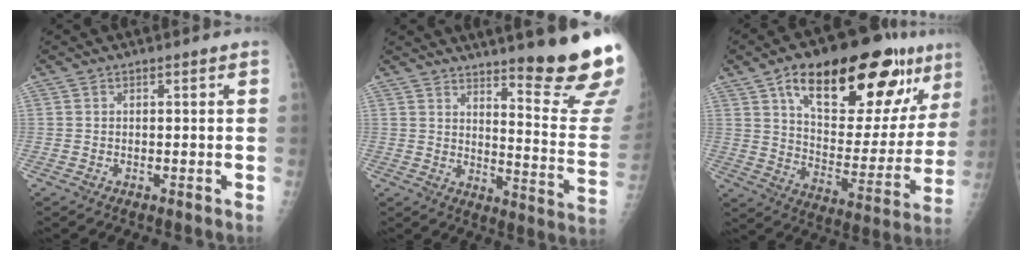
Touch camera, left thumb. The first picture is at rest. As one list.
[{"total": 19.1, "force": [14.6, 1.5, 12.2], "torque": [-0.131, -0.136, 0.193]}, {"total": 28.1, "force": [15.4, 11.7, 20.4], "torque": [-0.260, -0.030, 0.240]}]